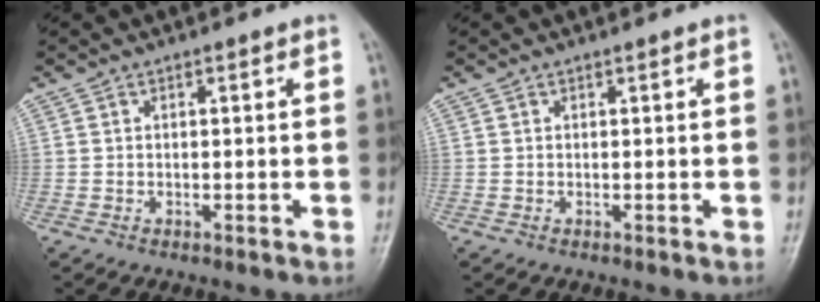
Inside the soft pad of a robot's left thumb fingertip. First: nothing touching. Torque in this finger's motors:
{"motor_torque": [0.01, 0.01, 0.00, -0.05, 0.00]}